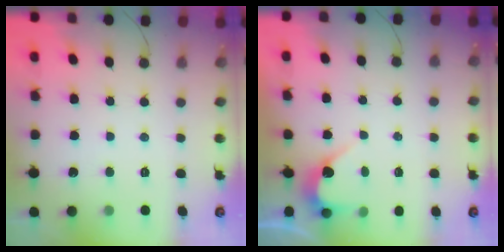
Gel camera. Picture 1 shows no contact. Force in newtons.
{"total": 3.6, "press": 3.6, "slide": 0.3}